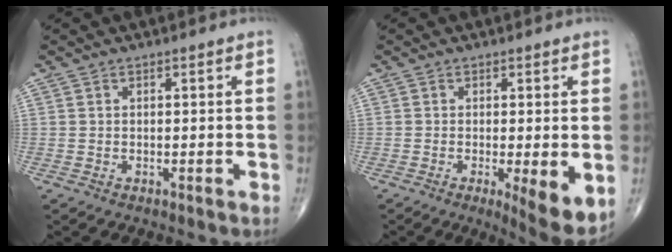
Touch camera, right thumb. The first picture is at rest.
{"total": 7.0, "force": [-1.5, 1.7, 6.6], "torque": [-0.099, -0.021, -0.023]}